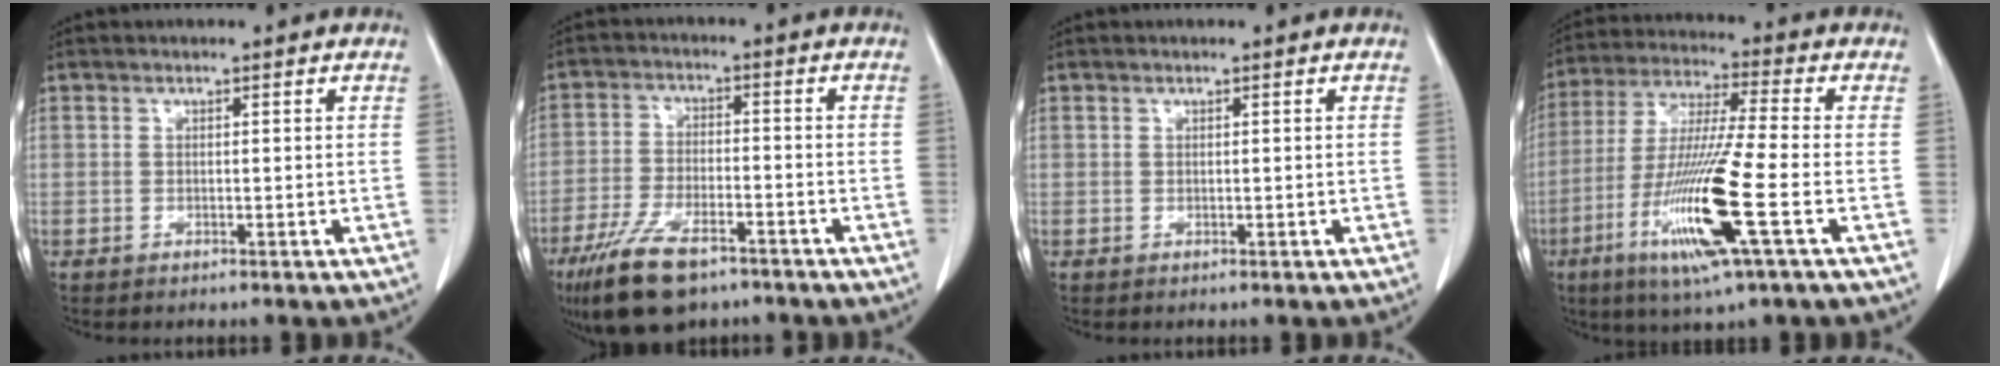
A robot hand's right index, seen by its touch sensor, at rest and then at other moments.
{"total": 11.6, "force": [-7.9, 4.1, 7.5], "torque": [-0.149, -0.015, -0.141]}
{"total": 0.0}
{"total": 15.8, "force": [-5.6, -0.3, 14.8], "torque": [-0.306, -0.027, -0.109]}